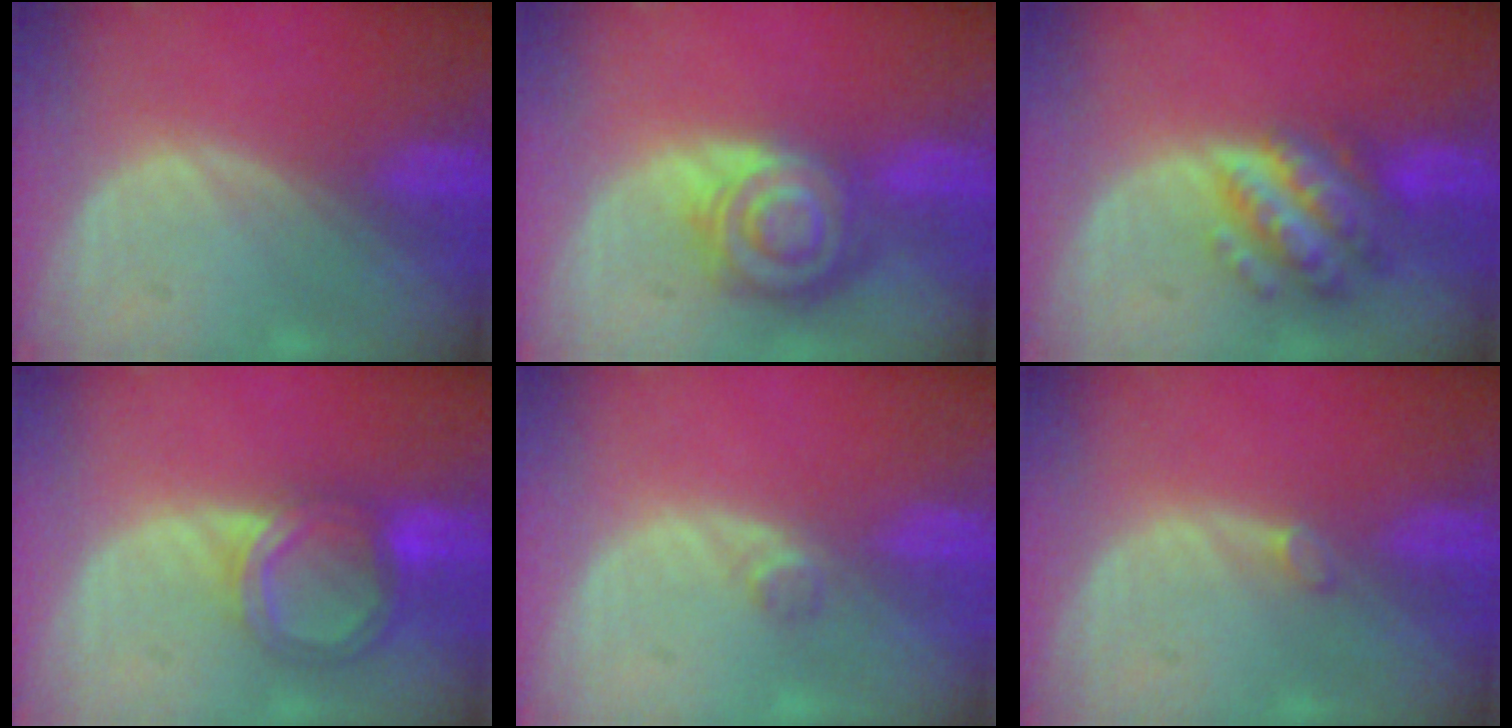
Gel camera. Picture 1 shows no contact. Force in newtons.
{"total": 8.5, "press": 7.4, "slide": 4.2}
{"total": 7.5, "press": 7.5, "slide": 0.4}
{"total": 6.4, "press": 5.6, "slide": 3.0}
{"total": 1.3, "press": 1.1, "slide": 0.7}
{"total": 0.9, "press": 0.9, "slide": 0.3}